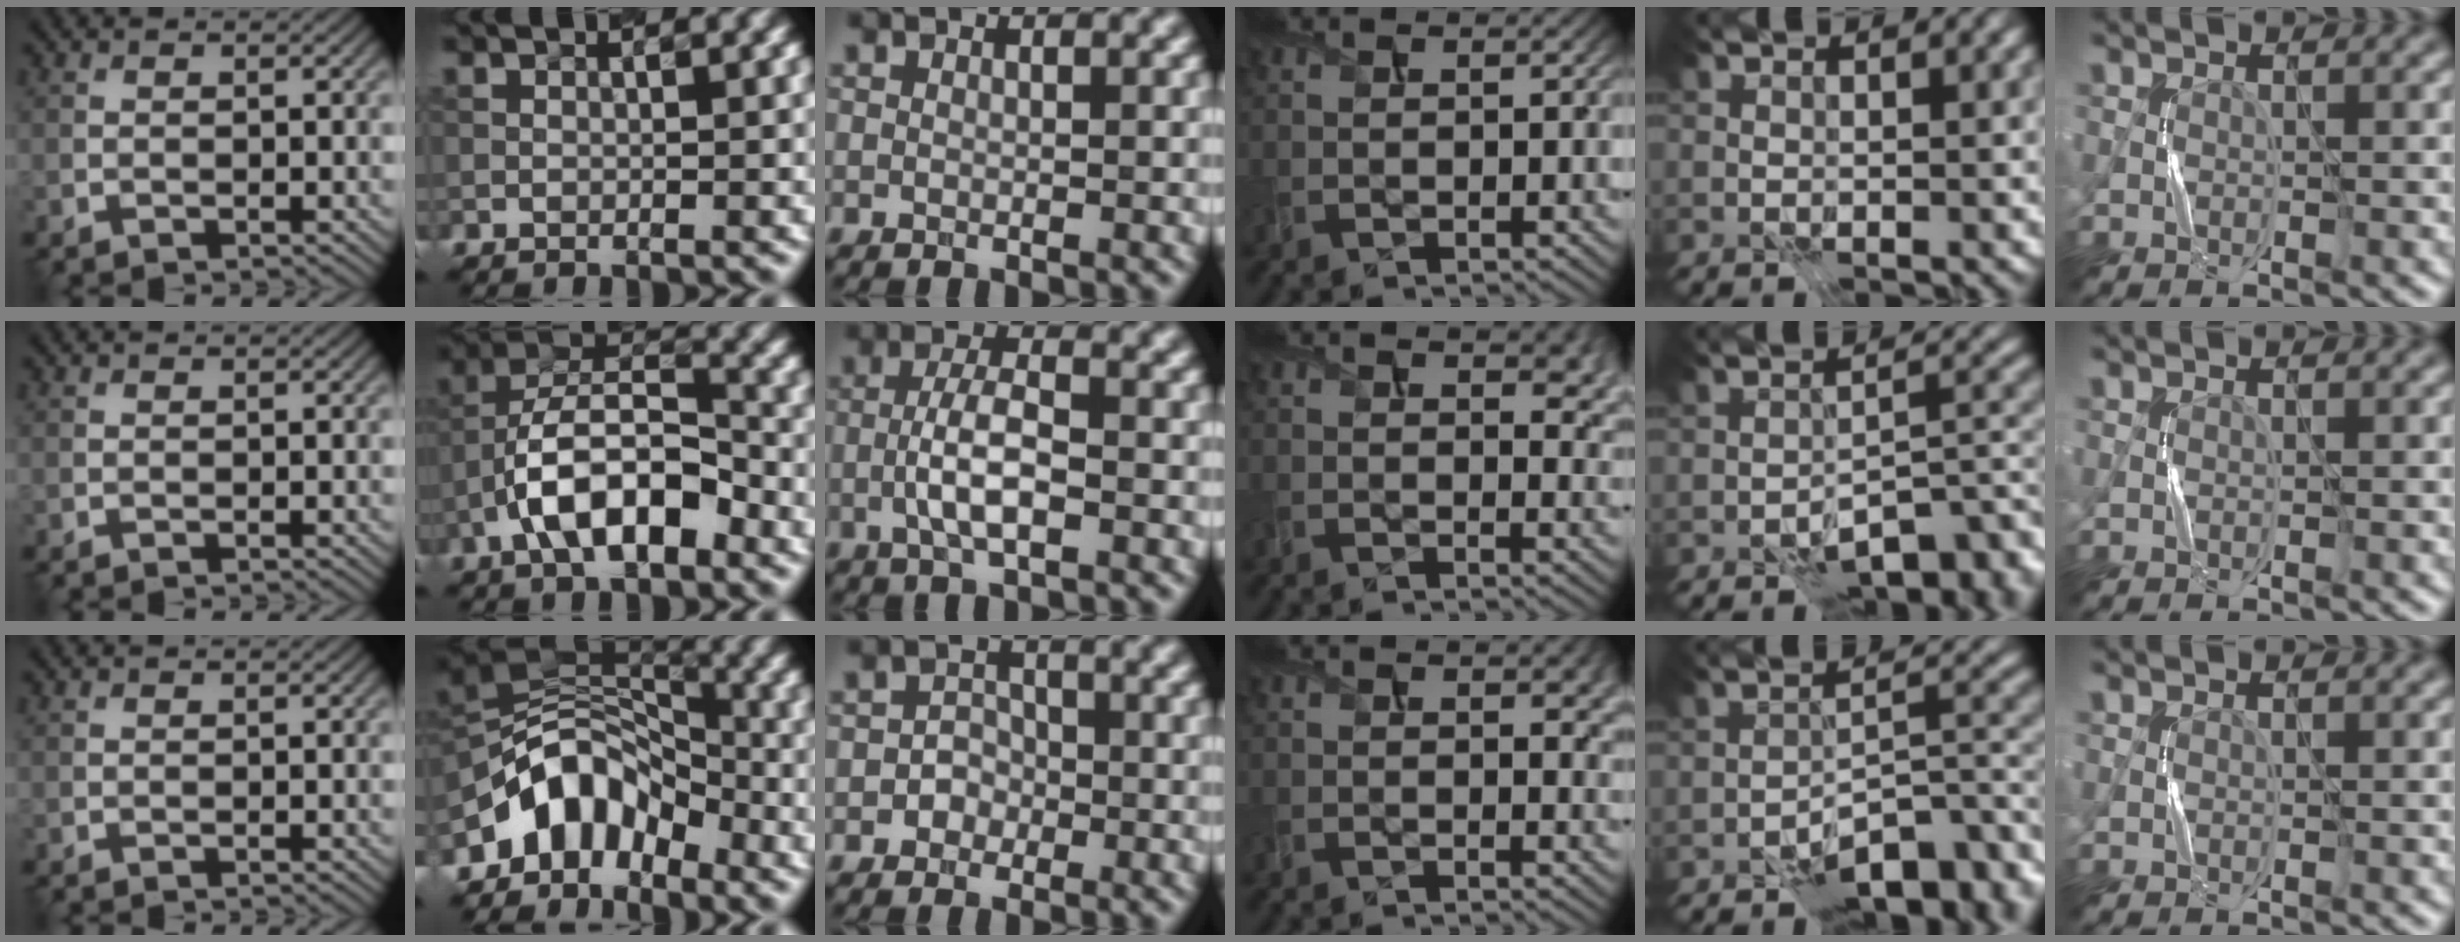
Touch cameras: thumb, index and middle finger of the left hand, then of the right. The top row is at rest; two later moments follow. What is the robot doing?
{"motion": "press", "object": "syringe"}